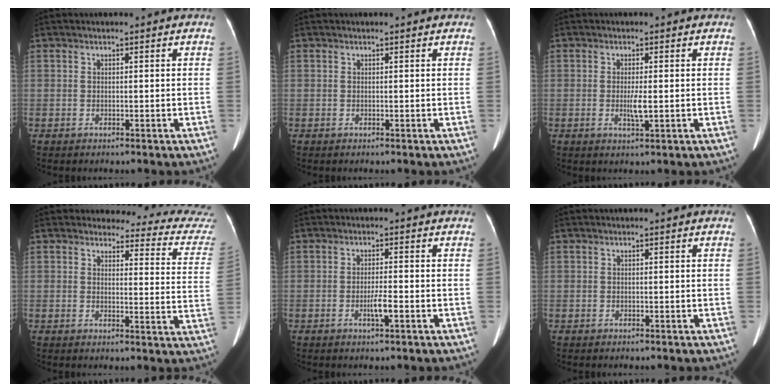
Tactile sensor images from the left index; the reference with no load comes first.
{"total": 0.8, "force": [0.8, 0.1, 0.1], "torque": [-0.012, 0.008, 0.008]}
{"total": 2.3, "force": [-0.2, 0.2, 2.2], "torque": [-0.047, -0.004, -0.002]}
{"total": 17.0, "force": [16.7, 2.7, 2.3], "torque": [0.010, -0.108, 0.144]}
{"total": 2.4, "force": [-1.0, 0.0, 2.1], "torque": [-0.042, -0.003, -0.018]}
{"total": 0.0}